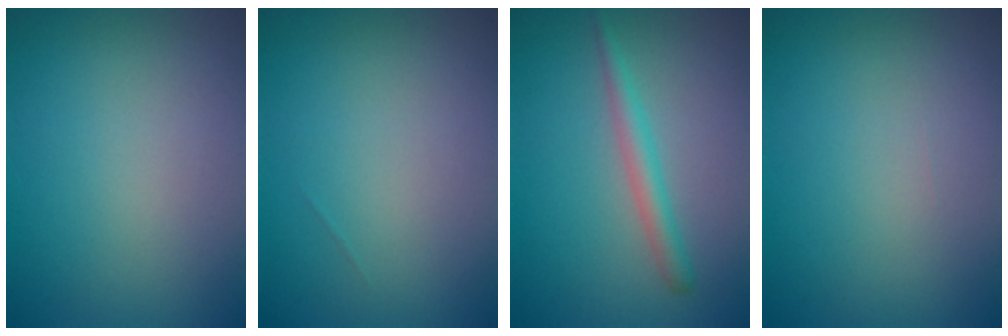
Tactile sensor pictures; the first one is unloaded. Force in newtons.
{"total": 0.0}
{"total": 2.2, "press": 2.2, "slide": 0.1}
{"total": 0.0}